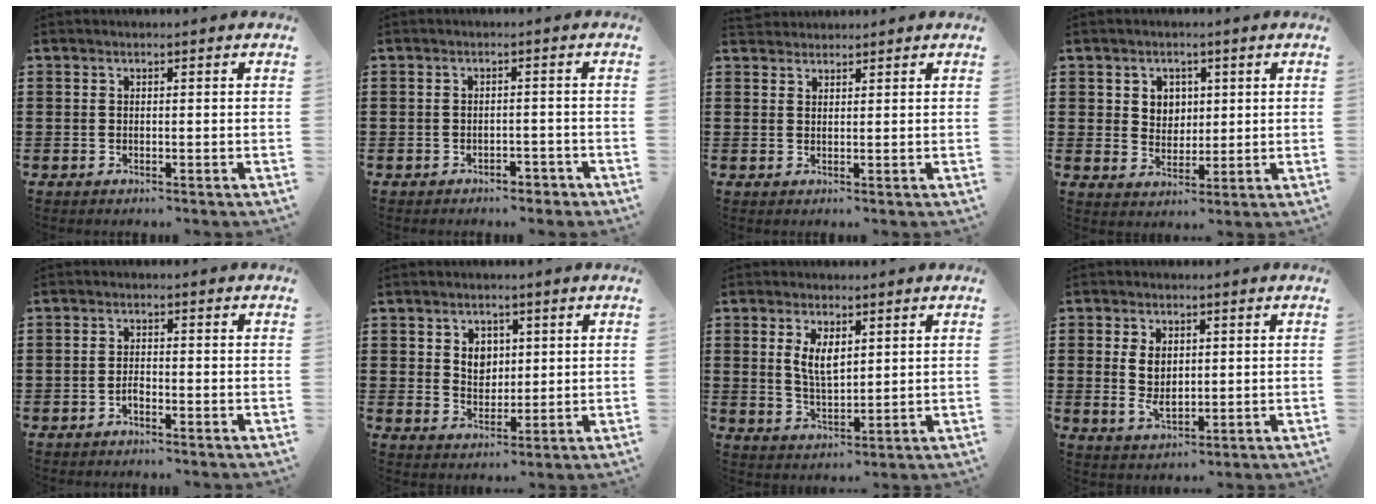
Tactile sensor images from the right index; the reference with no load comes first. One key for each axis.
{"total": 1.8, "fx": -1.7, "fy": 0.5, "fz": 0.2, "tx": -0.011, "ty": -0.001, "tz": -0.036}
{"total": 1.6, "fx": 1.6, "fy": 0.3, "fz": -0.4, "tx": 0.003, "ty": 0.004, "tz": 0.032}
{"total": 3.6, "fx": 1.5, "fy": 3.2, "fz": 0.8, "tx": -0.022, "ty": 0.009, "tz": 0.024}
{"total": 1.4, "fx": -1.0, "fy": 0.6, "fz": 0.8, "tx": -0.019, "ty": -0.001, "tz": -0.020}
{"total": 3.6, "fx": 1.5, "fy": 2.9, "fz": 1.4, "tx": -0.032, "ty": 0.007, "tz": 0.023}
{"total": 4.6, "fx": 1.6, "fy": 2.1, "fz": 3.8, "tx": -0.072, "ty": 0.001, "tz": 0.026}
{"total": 4.8, "fx": 0.6, "fy": 2.9, "fz": 3.8, "tx": -0.084, "ty": 0.009, "tz": 0.008}